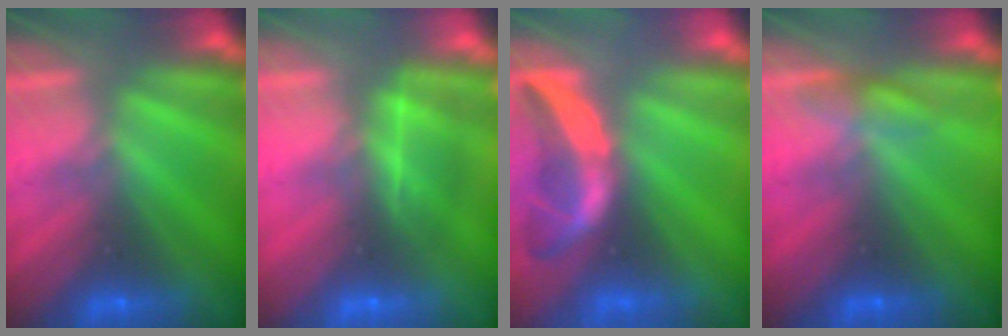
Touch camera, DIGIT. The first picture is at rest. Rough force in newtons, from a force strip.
{"total": 4.7}
{"total": 1.7}
{"total": 3.9}